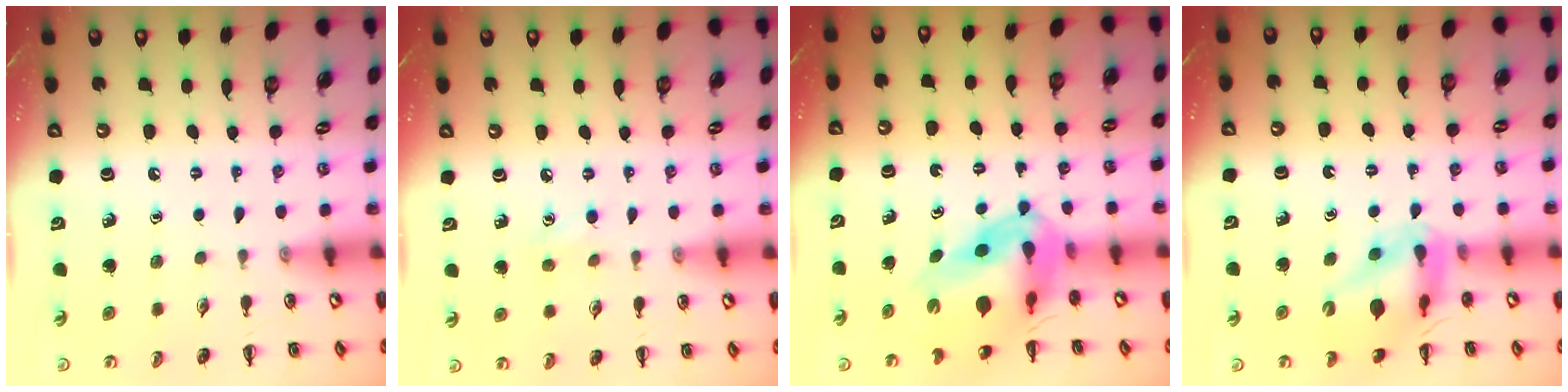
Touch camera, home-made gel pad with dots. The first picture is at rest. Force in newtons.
{"total": 2.0, "press": 1.9, "slide": 0.6}
{"total": 9.9, "press": 9.5, "slide": 2.9}
{"total": 12.0, "press": 11.5, "slide": 3.7}